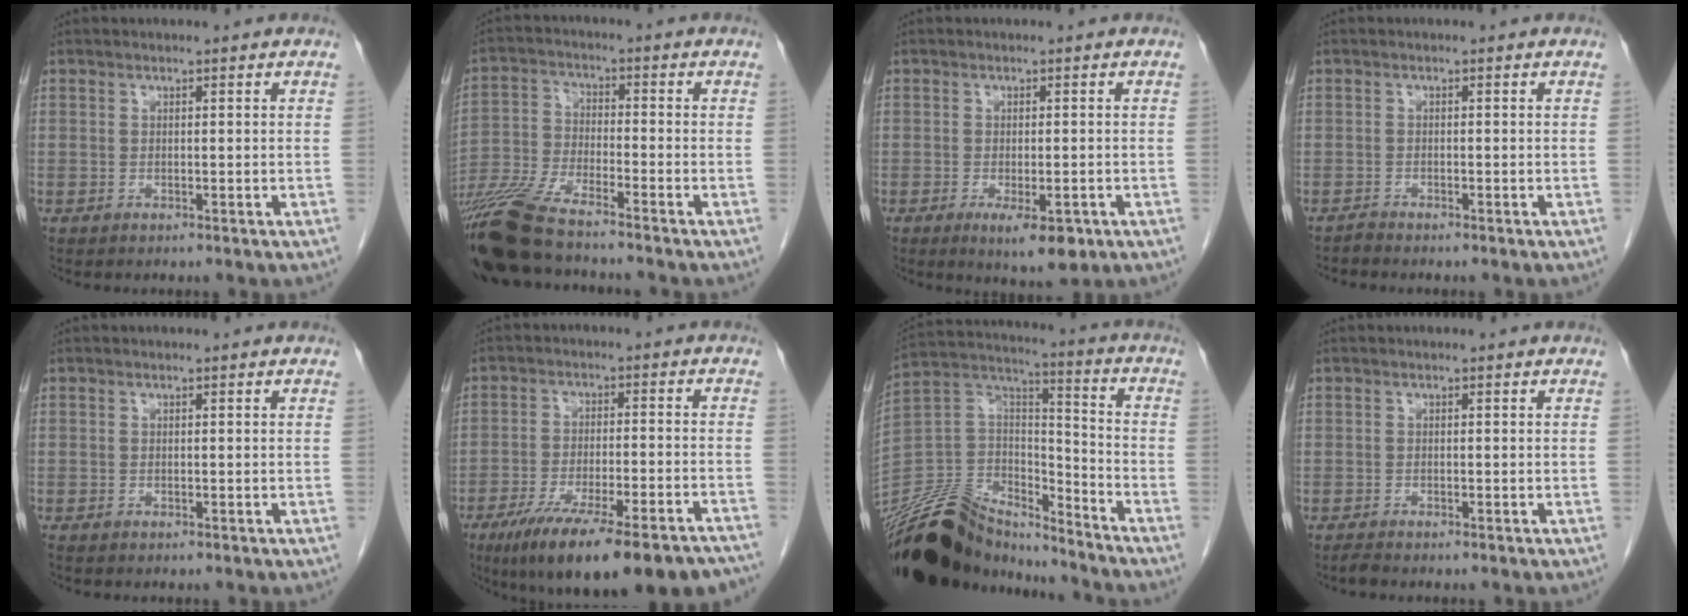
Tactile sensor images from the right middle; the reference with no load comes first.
{"total": 11.5, "force": [-9.7, 1.3, 5.9], "torque": [-0.122, -0.024, -0.185]}
{"total": 5.6, "force": [-2.7, 1.6, 4.6], "torque": [-0.066, -0.010, -0.030]}
{"total": 0.8, "force": [-0.8, -0.1, -0.1], "torque": [-0.001, -0.004, -0.017]}
{"total": 0.5, "force": [-0.5, 0.1, 0.2], "torque": [-0.007, -0.001, -0.009]}
{"total": 22.4, "force": [-17.5, 3.5, 13.5], "torque": [-0.160, -0.018, -0.252]}
{"total": 19.6, "force": [-17.6, 6.0, 6.3], "torque": [-0.129, 0.035, -0.309]}
{"total": 0.8, "force": [-0.8, 0.0, 0.3], "torque": [-0.014, -0.004, -0.016]}